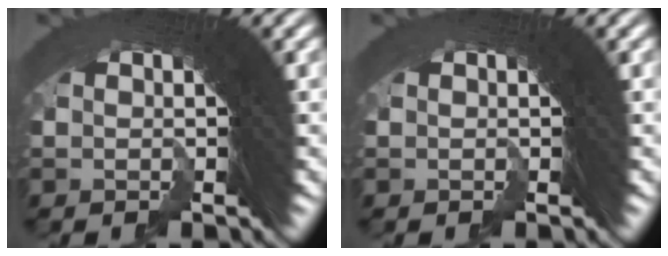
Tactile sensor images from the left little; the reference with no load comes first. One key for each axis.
{"total": 0.0}